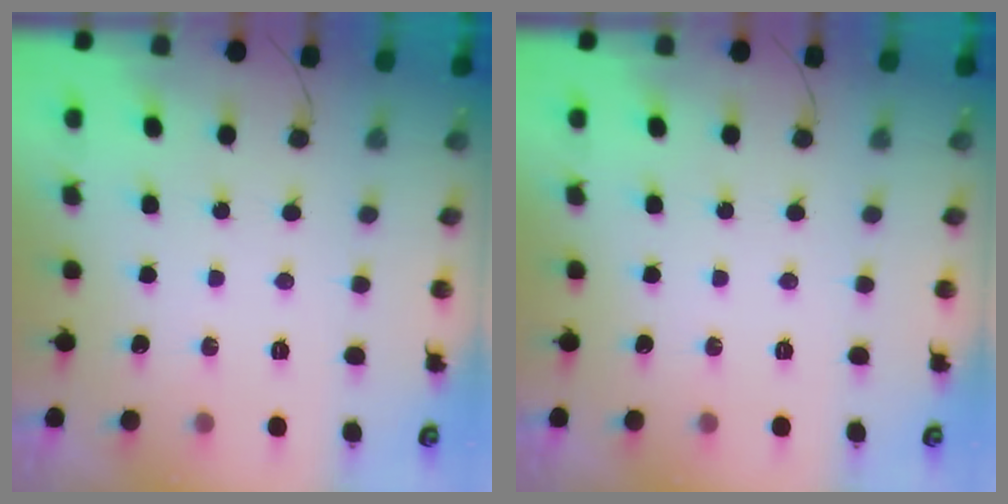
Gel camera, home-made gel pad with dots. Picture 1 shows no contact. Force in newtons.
{"total": 0.0}